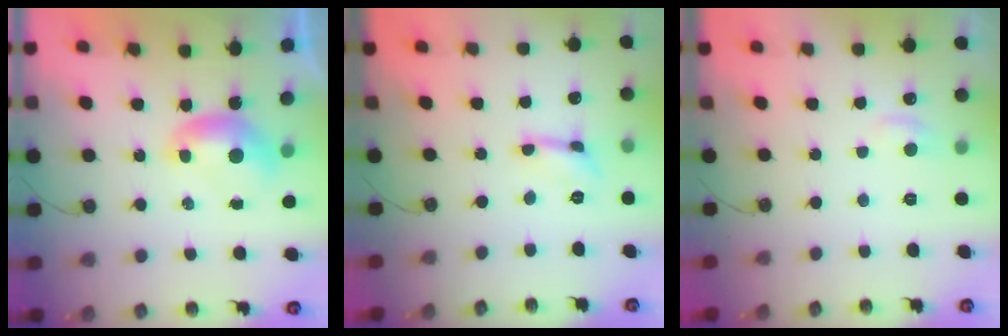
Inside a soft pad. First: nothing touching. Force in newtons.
{"total": 0.0}
{"total": 0.9, "press": 0.5, "slide": 0.8}